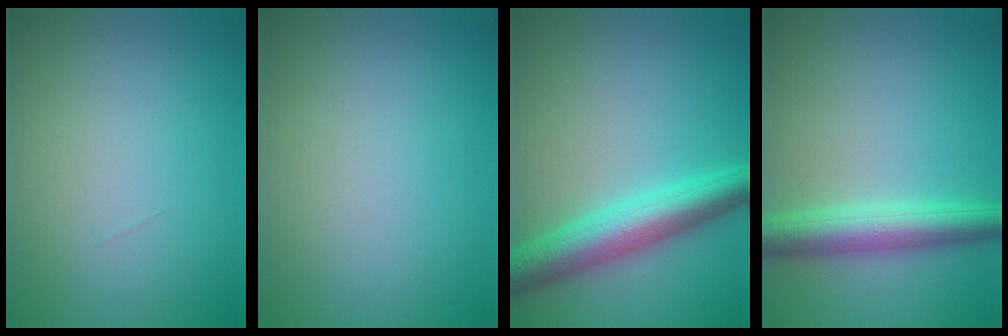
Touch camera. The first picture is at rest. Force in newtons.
{"total": 0.0}
{"total": 5.9, "press": 5.9, "slide": 0.2}
{"total": 4.6, "press": 4.6, "slide": 0.0}